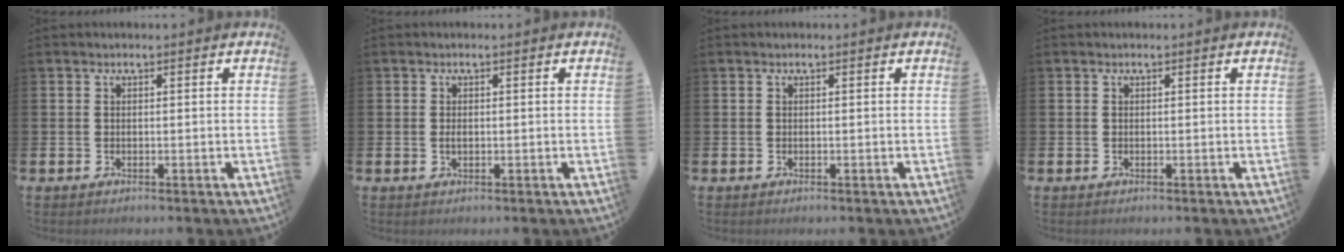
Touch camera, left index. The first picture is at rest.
{"total": 0.9, "force": [-0.1, 0.5, 0.8], "torque": [-0.010, 0.002, -0.004]}
{"total": 0.0}
{"total": 0.0}